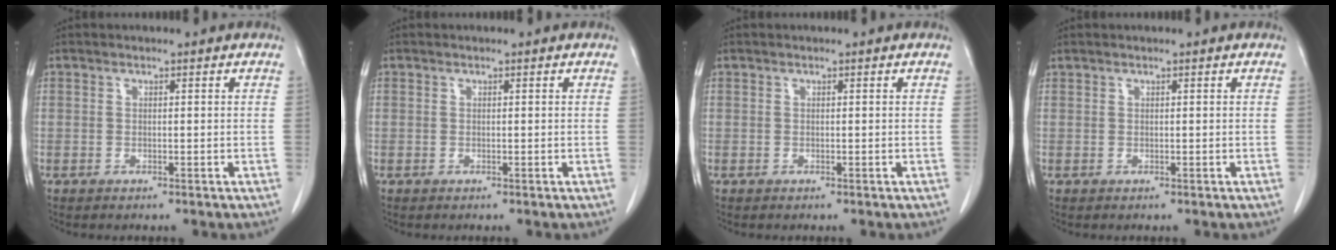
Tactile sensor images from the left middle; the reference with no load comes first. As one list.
[{"total": 0.0}, {"total": 0.0}, {"total": 0.0}]